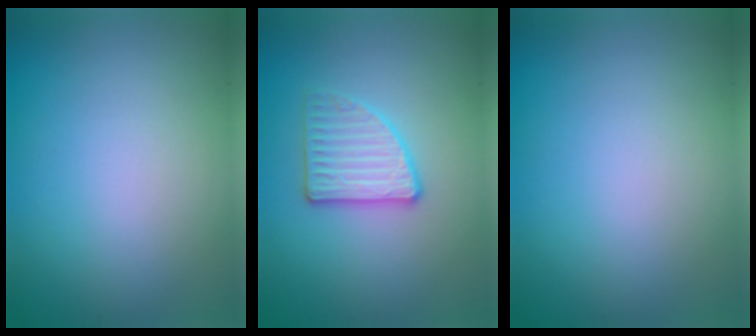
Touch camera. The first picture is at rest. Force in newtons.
{"total": 2.9, "press": 2.8, "slide": 0.7}
{"total": 0.0}